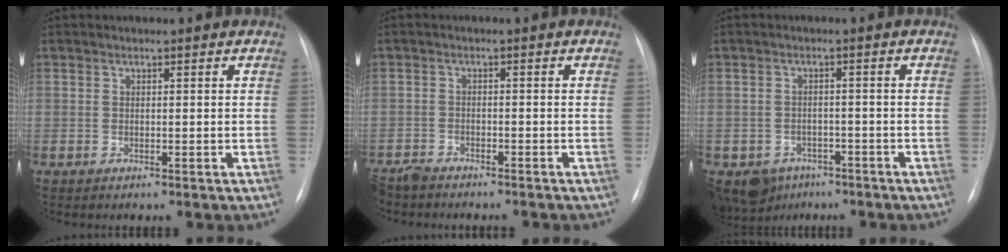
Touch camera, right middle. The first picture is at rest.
{"total": 5.9, "force": [-5.6, 1.3, 1.4], "torque": [-0.017, -0.013, -0.089]}
{"total": 6.4, "force": [-4.2, 4.7, 1.3], "torque": [-0.021, 0.009, -0.057]}